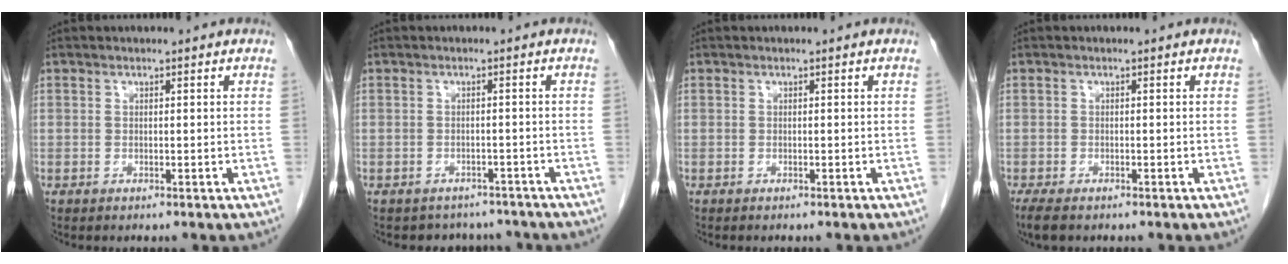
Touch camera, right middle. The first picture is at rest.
{"total": 5.8, "force": [-5.1, 2.7, 0.1], "torque": [0.004, 0.014, -0.057]}
{"total": 0.6, "force": [-0.6, 0.1, 0.2], "torque": [-0.009, -0.003, -0.009]}
{"total": 3.5, "force": [-2.6, 1.2, 2.0], "torque": [-0.041, -0.011, -0.039]}